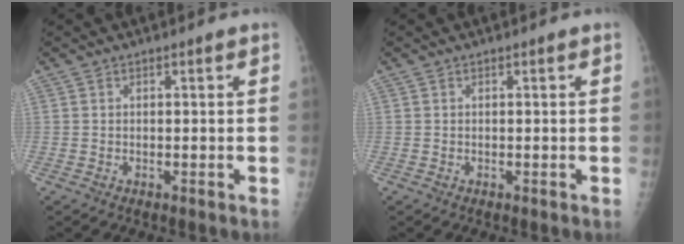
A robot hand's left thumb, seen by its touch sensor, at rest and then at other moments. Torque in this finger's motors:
{"motor_torque": [-0.03, -0.03, -0.07, -0.12, -0.02]}